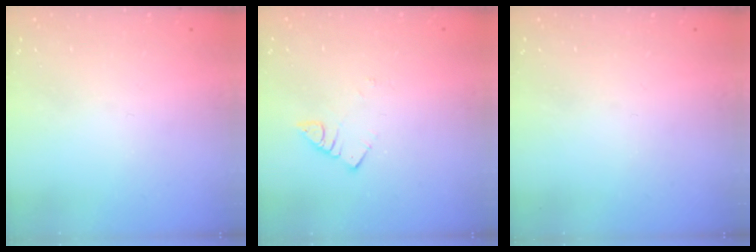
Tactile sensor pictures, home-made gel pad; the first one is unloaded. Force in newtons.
{"total": 3.1, "press": 3.1, "slide": 0.5}
{"total": 0.0}